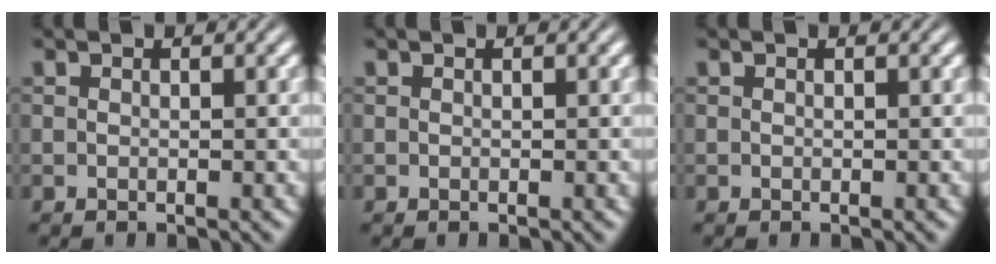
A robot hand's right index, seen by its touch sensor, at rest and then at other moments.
{"total": 0.0}
{"total": 0.0}